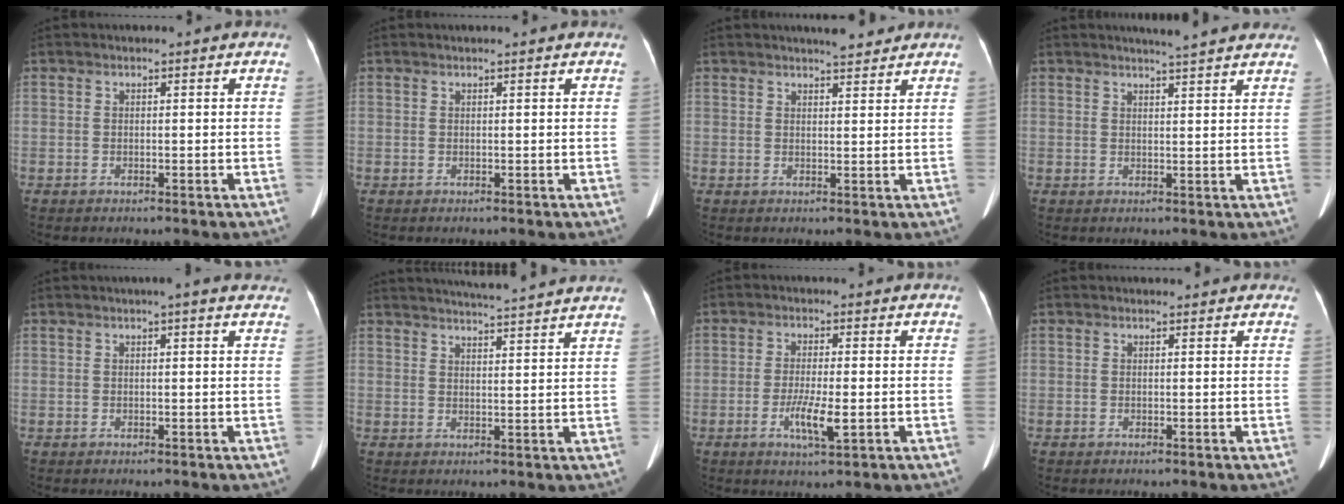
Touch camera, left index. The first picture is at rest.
{"total": 1.6, "force": [1.4, 0.2, 0.7], "torque": [-0.010, 0.022, 0.017]}
{"total": 3.9, "force": [3.6, 0.6, 1.5], "torque": [-0.022, 0.003, 0.048]}
{"total": 8.3, "force": [7.6, 0.4, 3.4], "torque": [-0.043, 0.009, 0.078]}
{"total": 4.4, "force": [3.5, 0.5, 2.7], "torque": [-0.033, 0.018, 0.032]}
{"total": 13.6, "force": [12.6, -0.4, 4.9], "torque": [-0.083, 0.001, 0.161]}
{"total": 4.9, "force": [-1.3, 0.6, 4.6], "torque": [-0.091, -0.009, -0.022]}
{"total": 2.8, "force": [2.5, 1.2, 0.8], "torque": [-0.006, 0.010, 0.018]}